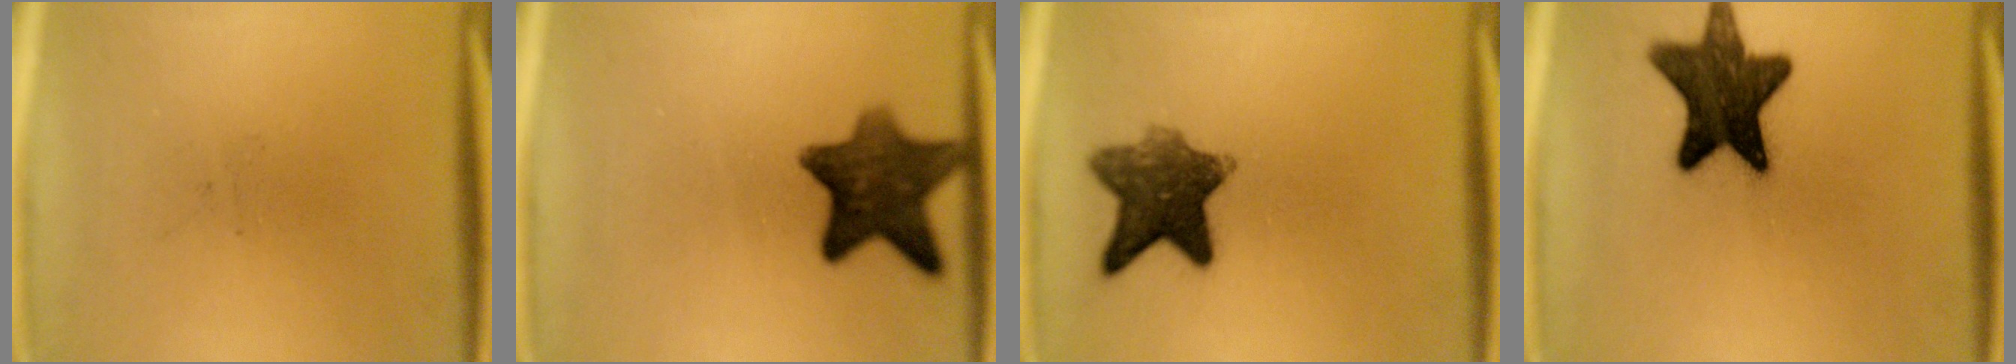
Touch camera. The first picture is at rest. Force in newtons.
{"total": 10.4}
{"total": 9.1}
{"total": 13.7}